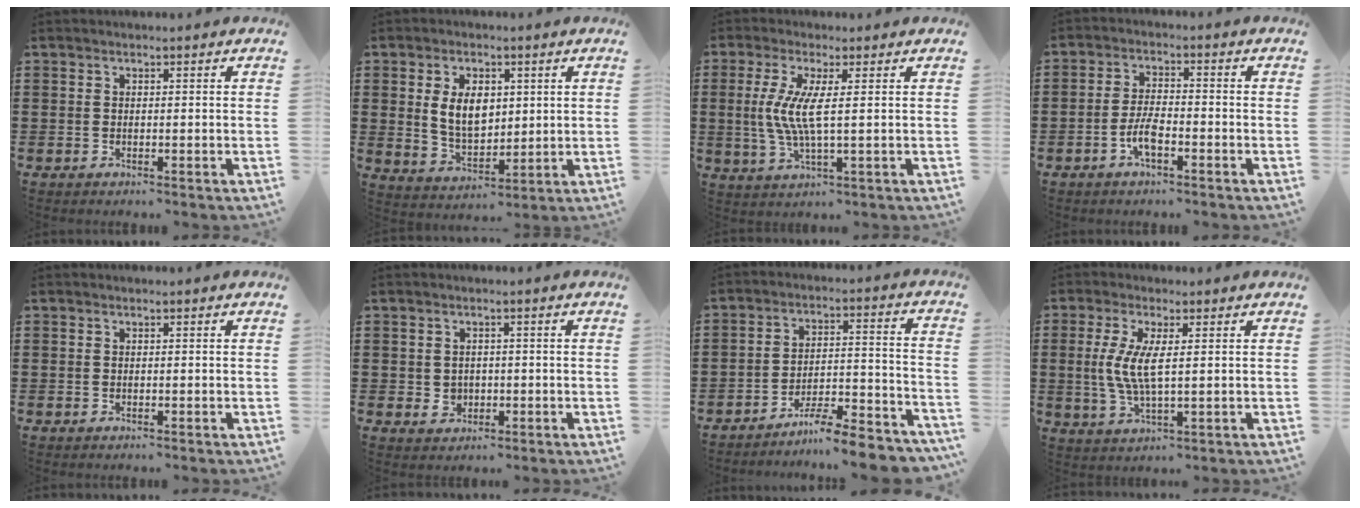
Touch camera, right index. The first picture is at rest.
{"total": 7.0, "force": [1.4, 4.5, 5.2], "torque": [-0.103, 0.005, 0.020]}
{"total": 6.4, "force": [0.7, 0.6, 6.3], "torque": [-0.142, -0.013, 0.004]}
{"total": 4.3, "force": [-2.1, 1.4, 3.4], "torque": [-0.086, -0.003, -0.047]}
{"total": 0.0}
{"total": 1.8, "force": [0.0, 1.7, 0.5], "torque": [-0.014, 0.010, -0.004]}
{"total": 7.6, "force": [-7.1, 0.1, 2.7], "torque": [-0.032, 0.010, -0.136]}
{"total": 5.9, "force": [0.8, 1.4, 5.7], "torque": [-0.125, -0.005, 0.008]}